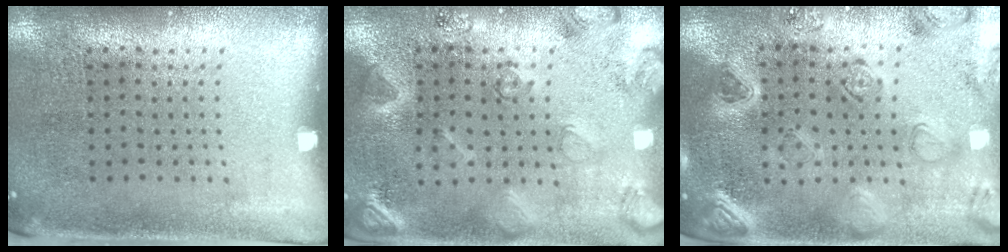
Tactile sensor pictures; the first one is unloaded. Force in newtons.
{"total": 2.1, "press": 2.1, "slide": 0.4}
{"total": 2.3, "press": 2.2, "slide": 0.2}